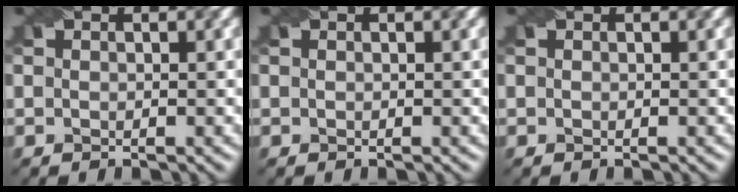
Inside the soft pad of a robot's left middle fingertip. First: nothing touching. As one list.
[{"total": 0.0}, {"total": 0.0}]